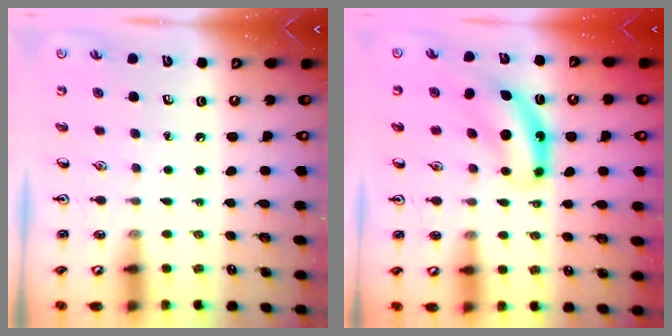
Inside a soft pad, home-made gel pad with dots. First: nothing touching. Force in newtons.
{"total": 8.0, "press": 7.8, "slide": 1.9}